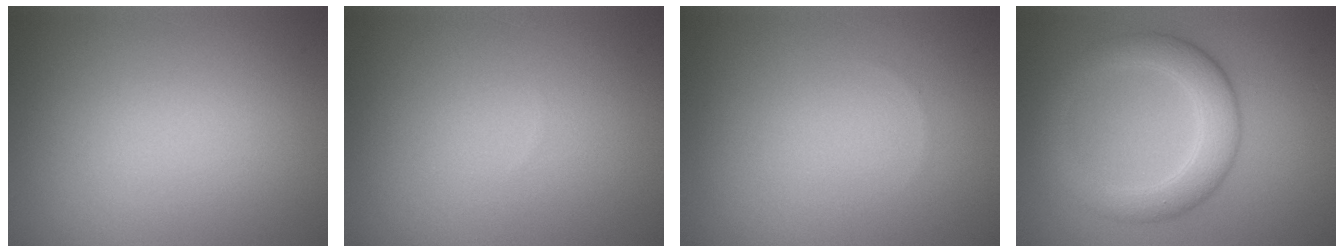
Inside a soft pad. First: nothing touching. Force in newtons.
{"total": 0.0}
{"total": 0.0}
{"total": 4.5, "press": 4.5, "slide": 0.1}